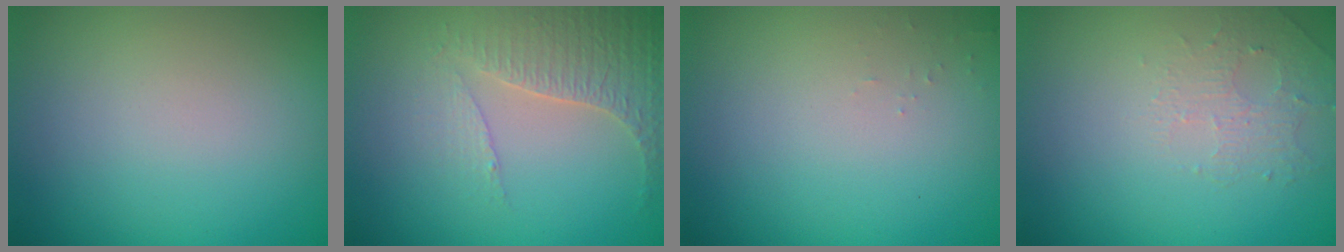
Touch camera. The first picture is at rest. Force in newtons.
{"total": 3.4, "press": 3.2, "slide": 1.4}
{"total": 0.5, "press": 0.5, "slide": 0.2}
{"total": 1.4, "press": 0.7, "slide": 1.2}